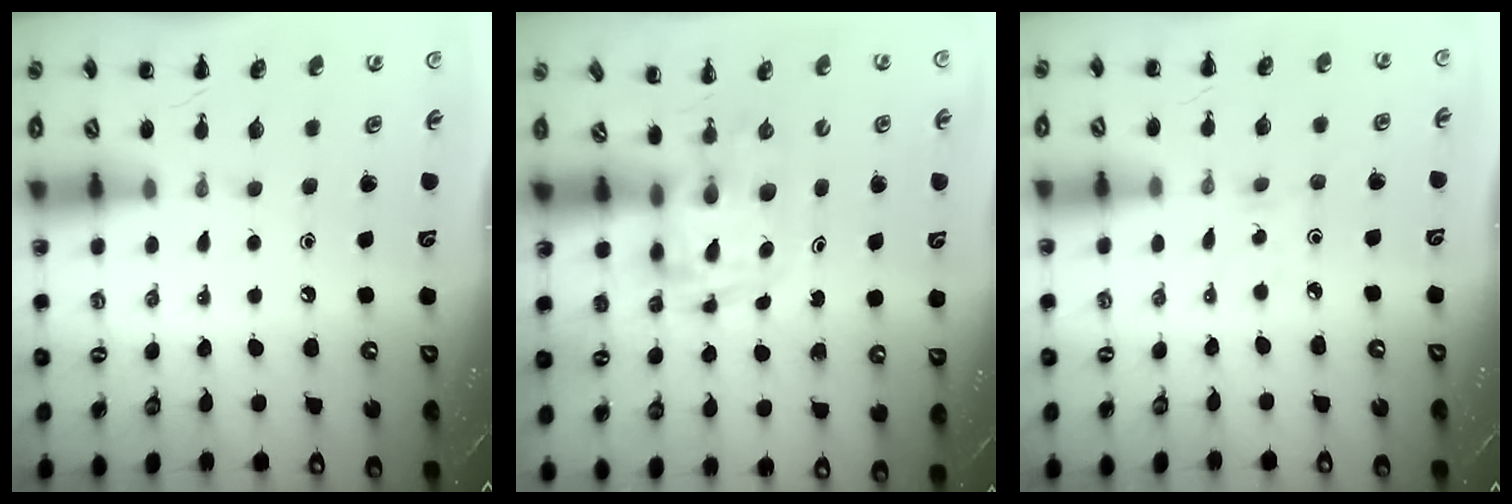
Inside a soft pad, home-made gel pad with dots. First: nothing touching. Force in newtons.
{"total": 3.4, "press": 3.4, "slide": 0.6}
{"total": 2.1, "press": 2.0, "slide": 0.7}